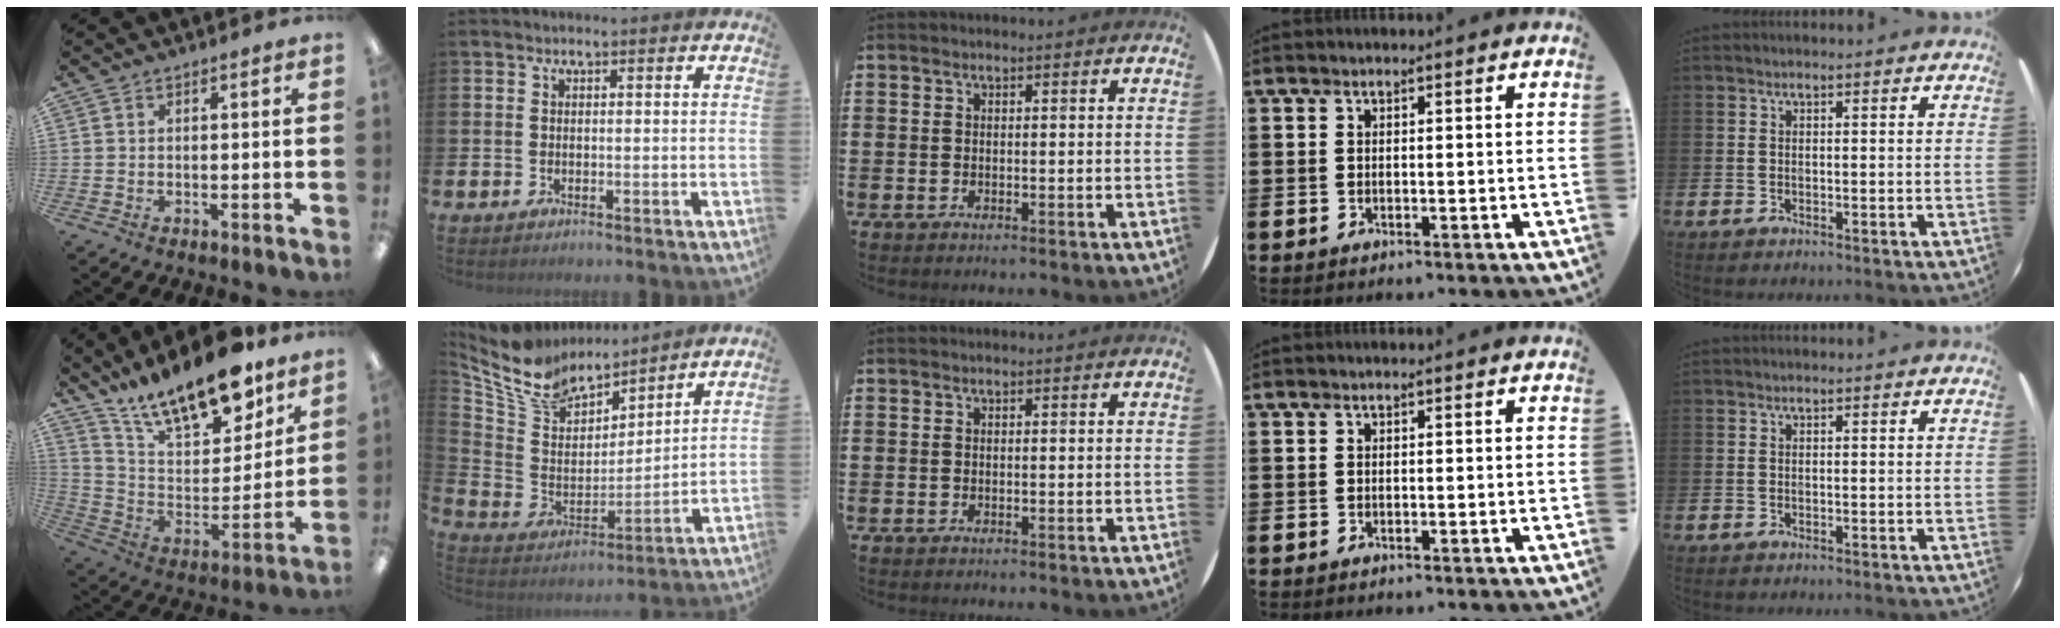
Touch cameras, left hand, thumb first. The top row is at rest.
{"thumb": {"total": 18.1, "force": [15.0, 5.8, 8.3], "torque": [-0.149, -0.107, 0.263]}, "index": {"total": 10.5, "force": [9.4, 4.0, 2.1], "torque": [-0.099, -0.063, 0.172]}}